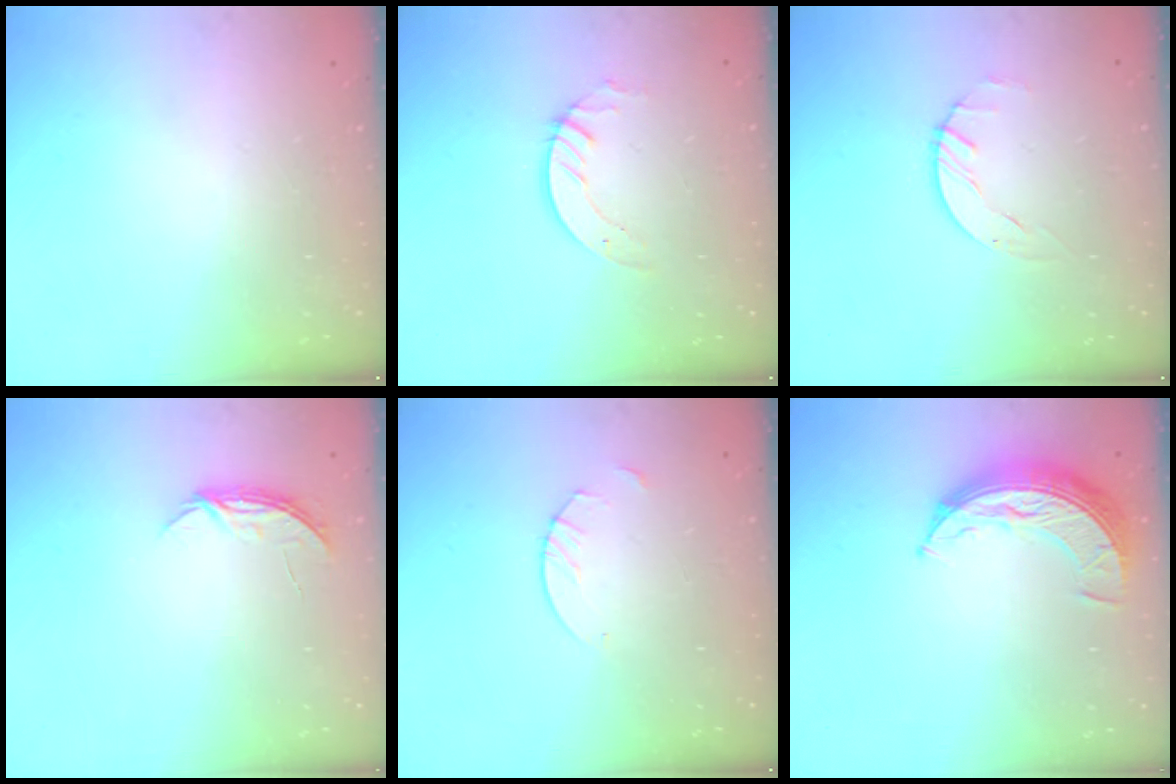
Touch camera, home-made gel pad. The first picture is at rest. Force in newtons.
{"total": 3.6, "press": 3.6, "slide": 0.4}
{"total": 1.5, "press": 1.5, "slide": 0.2}
{"total": 4.0, "press": 4.0, "slide": 0.5}
{"total": 2.7, "press": 2.7, "slide": 0.2}
{"total": 9.5, "press": 9.5, "slide": 0.5}